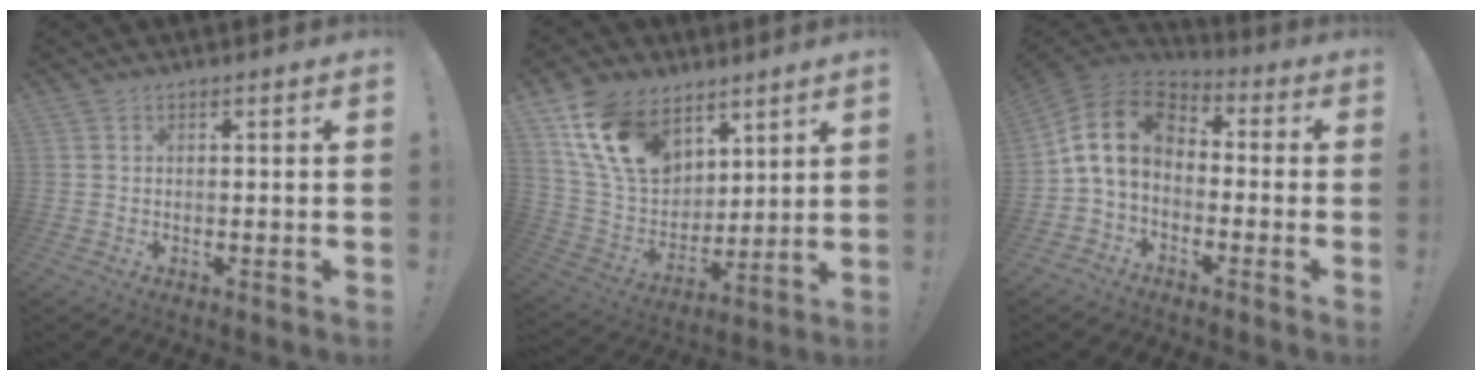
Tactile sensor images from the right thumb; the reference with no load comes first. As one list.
[{"total": 17.9, "force": [10.3, 11.7, 8.8], "torque": [-0.171, -0.044, 0.200]}, {"total": 12.8, "force": [0.9, 8.3, 9.8], "torque": [-0.186, 0.005, 0.018]}]